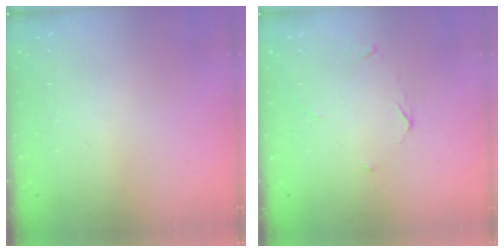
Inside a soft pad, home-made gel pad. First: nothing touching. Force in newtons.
{"total": 2.8, "press": 2.8, "slide": 0.2}